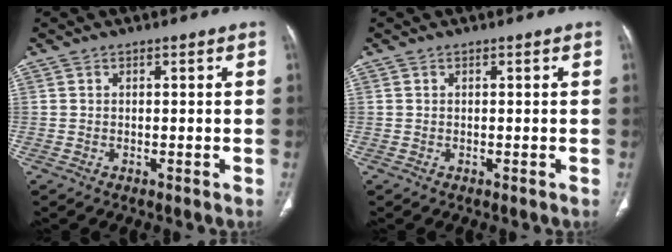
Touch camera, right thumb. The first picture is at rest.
{"total": 0.0}